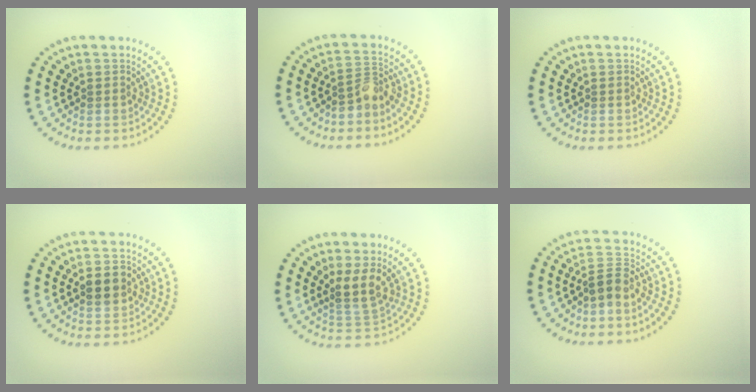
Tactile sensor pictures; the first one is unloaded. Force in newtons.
{"total": 2.2, "press": 1.6, "slide": 1.4}
{"total": 0.0}
{"total": 2.7, "press": 2.7, "slide": 0.1}
{"total": 2.8, "press": 2.1, "slide": 1.8}
{"total": 2.2, "press": 1.7, "slide": 1.3}